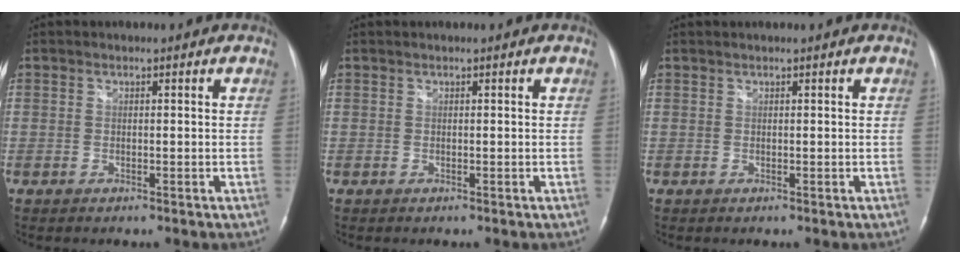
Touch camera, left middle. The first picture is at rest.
{"total": 0.0}
{"total": 0.6, "force": [0.6, -0.1, 0.1], "torque": [-0.004, 0.010, 0.014]}